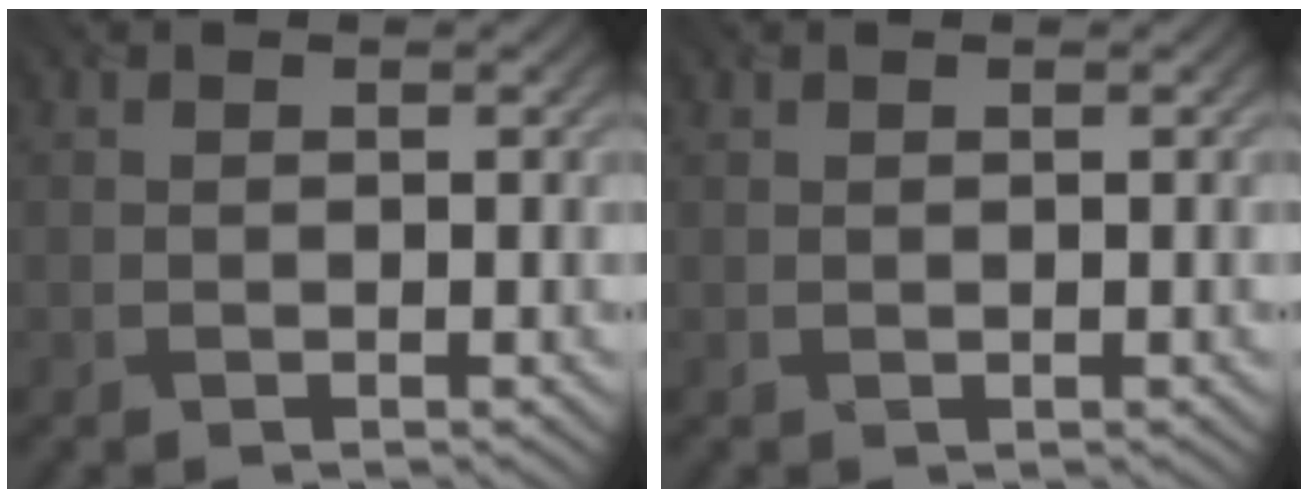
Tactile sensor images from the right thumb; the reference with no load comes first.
{"total": 0.0}